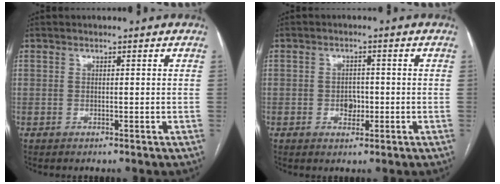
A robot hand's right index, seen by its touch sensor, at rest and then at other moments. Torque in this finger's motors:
{"motor_torque": [0.46, -0.06, 0.22, 0.04]}